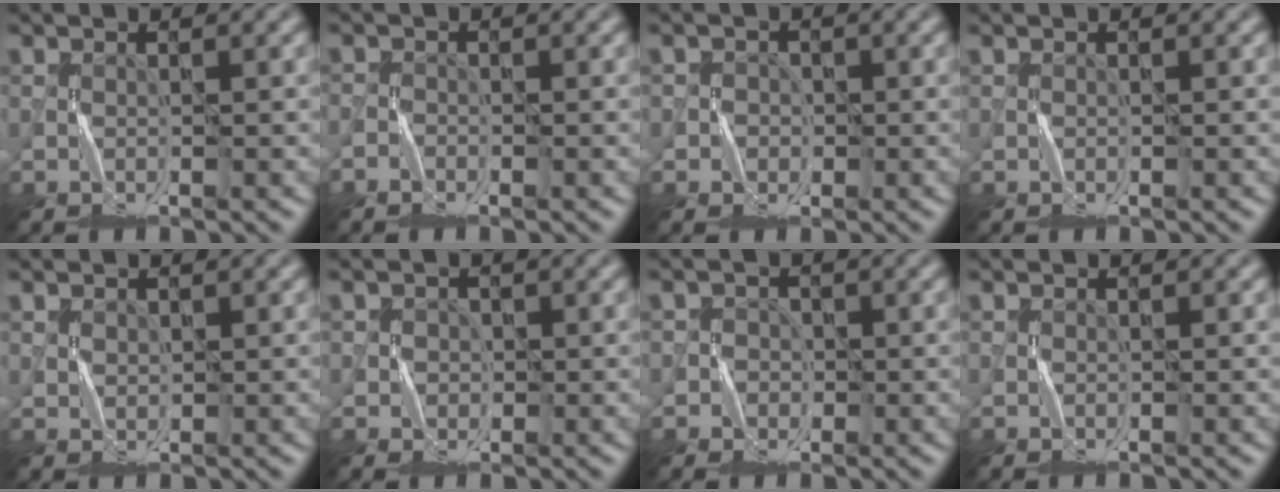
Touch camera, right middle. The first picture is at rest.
{"total": 1.4, "force": [-1.2, 0.8, 0.1], "torque": [-0.004, 0.003, -0.025]}
{"total": 2.0, "force": [0.0, 1.9, -0.3], "torque": [0.015, 0.000, -0.004]}
{"total": 0.0}
{"total": 0.8, "force": [0.5, 0.7, 0.0], "torque": [-0.006, -0.001, 0.015]}
{"total": 1.9, "force": [0.5, 1.8, -0.1], "torque": [0.000, 0.002, 0.007]}
{"total": 2.1, "force": [-0.4, 2.0, -0.4], "torque": [0.022, 0.006, -0.013]}
{"total": 0.0}